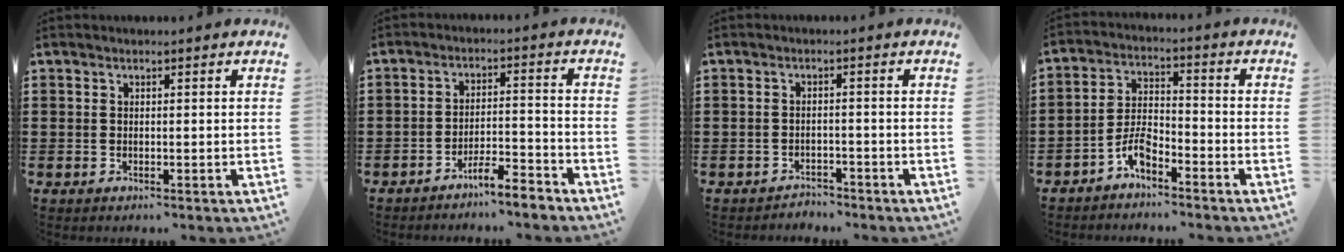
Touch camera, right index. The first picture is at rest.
{"total": 5.0, "force": [-4.6, 0.1, 1.9], "torque": [-0.041, -0.003, -0.091]}
{"total": 2.1, "force": [-2.1, 0.3, -0.1], "torque": [-0.007, 0.000, -0.046]}
{"total": 5.0, "force": [-3.6, 2.0, 2.8], "torque": [-0.070, 0.006, -0.076]}